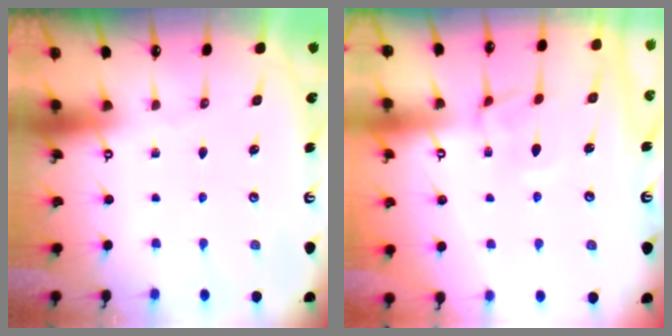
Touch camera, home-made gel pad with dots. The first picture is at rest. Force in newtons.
{"total": 2.2, "press": 2.0, "slide": 0.8}